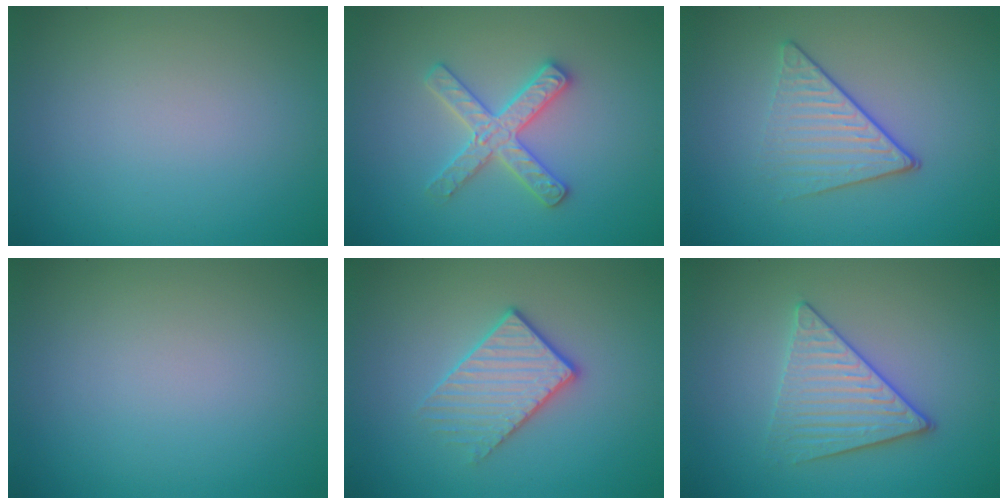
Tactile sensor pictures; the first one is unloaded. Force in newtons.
{"total": 2.9, "press": 2.9, "slide": 0.5}
{"total": 3.8, "press": 2.8, "slide": 2.5}
{"total": 0.0}
{"total": 3.2, "press": 3.0, "slide": 1.3}
{"total": 3.6, "press": 3.4, "slide": 1.3}